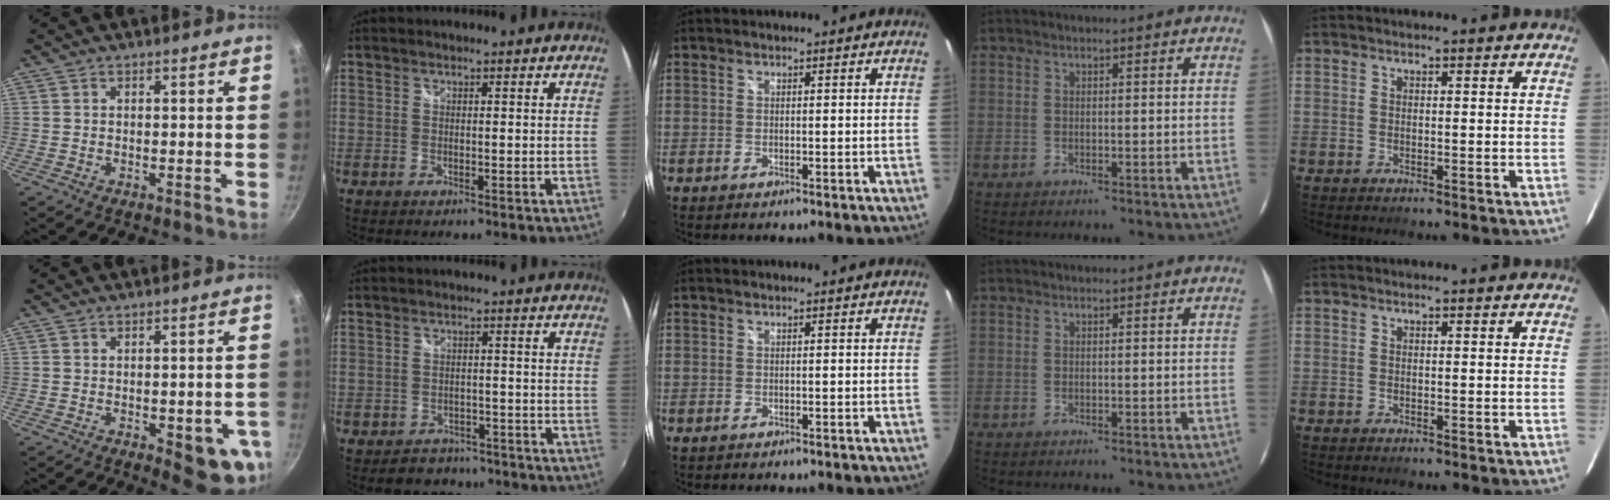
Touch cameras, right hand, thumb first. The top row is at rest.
{"thumb": {"total": 9.3, "force": [-2.5, 3.8, 8.1], "torque": [-0.061, 0.003, -0.026]}, "index": {"total": 6.7, "force": [-5.4, 4.0, 0.8], "torque": [-0.025, 0.022, -0.072]}}